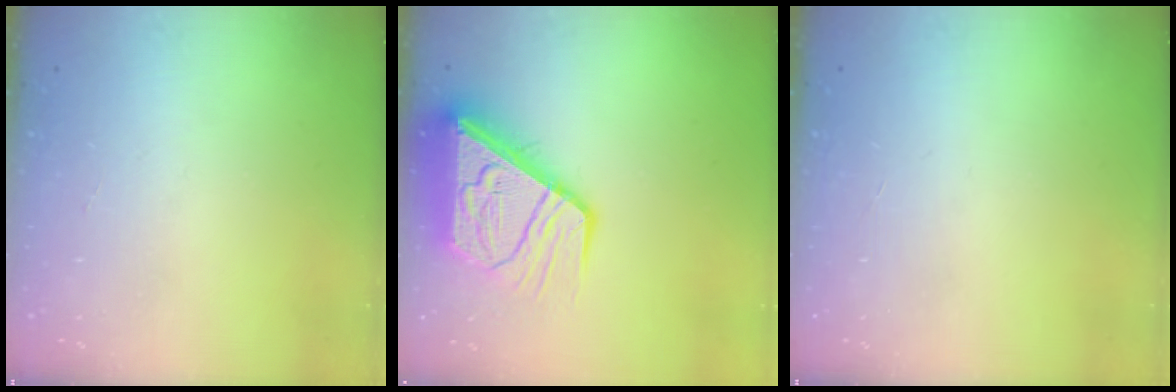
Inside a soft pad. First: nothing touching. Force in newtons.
{"total": 14.4, "press": 14.3, "slide": 1.6}
{"total": 0.0}